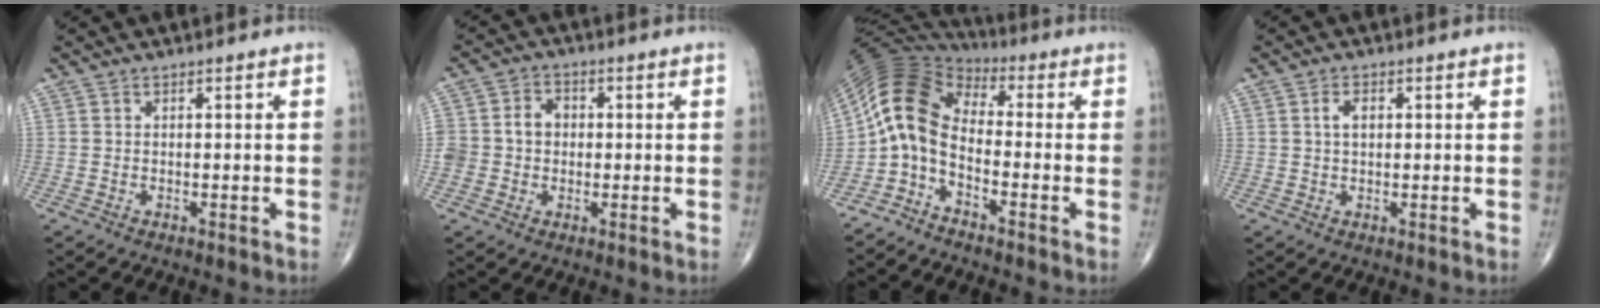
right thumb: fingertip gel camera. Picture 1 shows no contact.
{"total": 6.7, "force": [0.0, 5.8, 3.4], "torque": [-0.050, 0.022, -0.003]}
{"total": 9.8, "force": [-2.3, 5.7, 7.6], "torque": [-0.141, 0.058, -0.063]}
{"total": 2.5, "force": [0.6, 1.5, 2.0], "torque": [-0.035, 0.005, 0.010]}